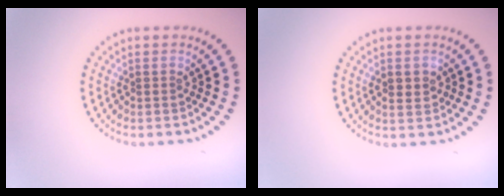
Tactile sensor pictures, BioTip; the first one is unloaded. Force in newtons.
{"total": 1.3, "press": 1.3, "slide": 0.3}